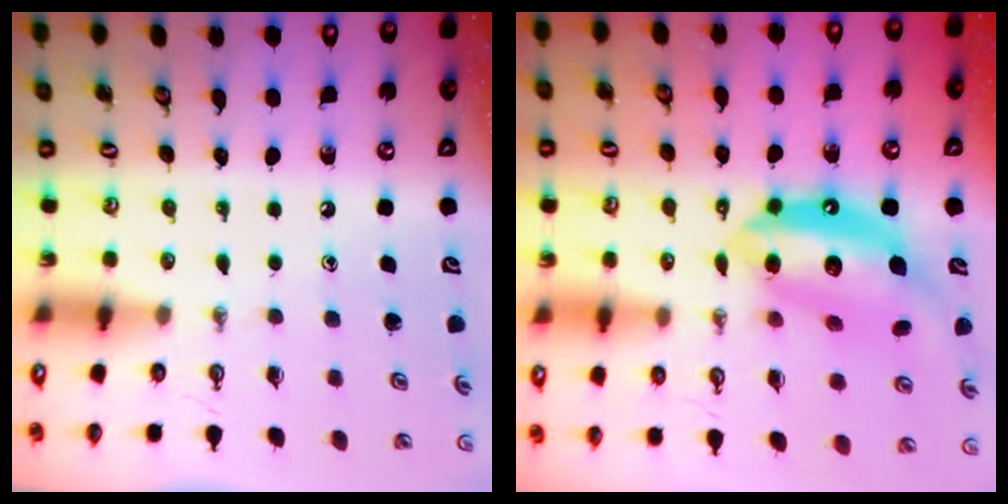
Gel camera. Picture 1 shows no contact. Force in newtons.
{"total": 15.9, "press": 15.9, "slide": 1.2}